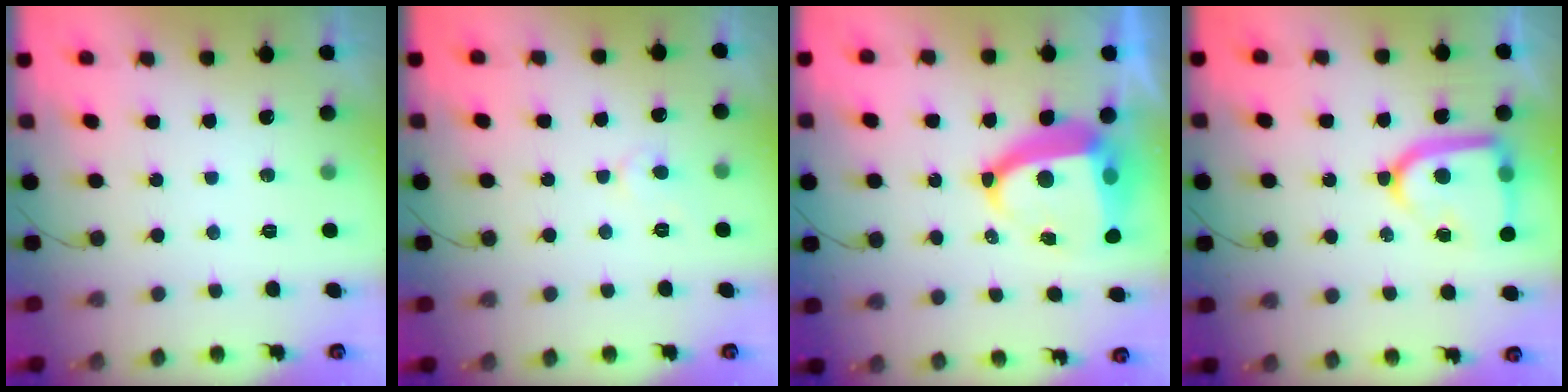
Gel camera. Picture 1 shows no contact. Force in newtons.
{"total": 4.3, "press": 4.3, "slide": 0.4}
{"total": 12.8, "press": 12.8, "slide": 1.5}
{"total": 16.3, "press": 16.2, "slide": 1.6}